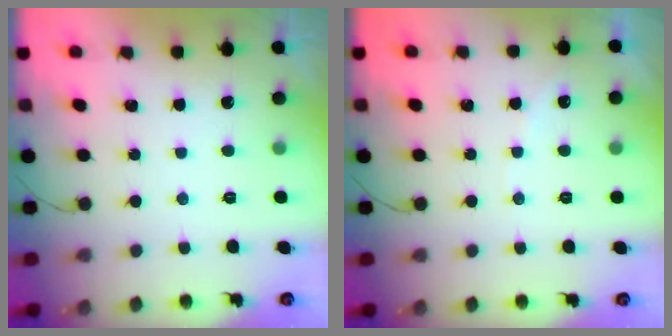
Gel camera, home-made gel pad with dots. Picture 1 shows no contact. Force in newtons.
{"total": 2.8, "press": 2.8, "slide": 0.5}